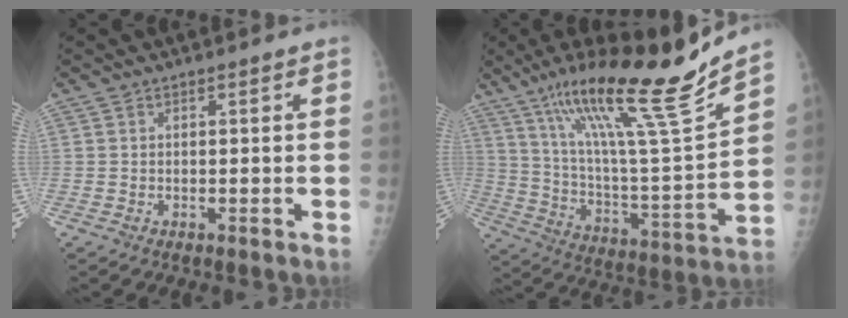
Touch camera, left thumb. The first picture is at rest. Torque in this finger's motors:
{"motor_torque": [0.46, 0.56, 1.47, -1.31, 0.45]}